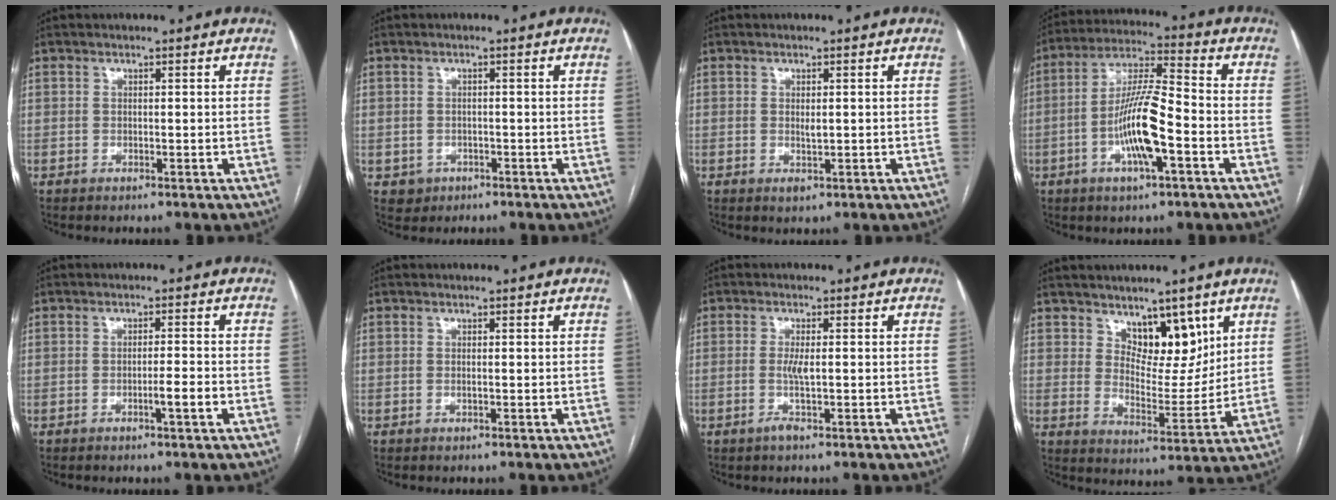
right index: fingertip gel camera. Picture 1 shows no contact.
{"total": 2.5, "force": [-1.0, 2.3, 0.3], "torque": [0.002, 0.007, -0.011]}
{"total": 1.7, "force": [-0.1, 0.8, 1.5], "torque": [-0.026, -0.004, 0.003]}
{"total": 11.8, "force": [-3.7, 1.8, 11.1], "torque": [-0.215, 0.004, -0.068]}
{"total": 2.7, "force": [-1.1, -0.1, 2.5], "torque": [-0.038, -0.002, -0.020]}
{"total": 0.0}
{"total": 2.5, "force": [-0.5, 0.3, 2.4], "torque": [-0.054, -0.003, -0.011]}
{"total": 8.2, "force": [5.2, 4.0, 4.8], "torque": [-0.067, -0.010, 0.092]}